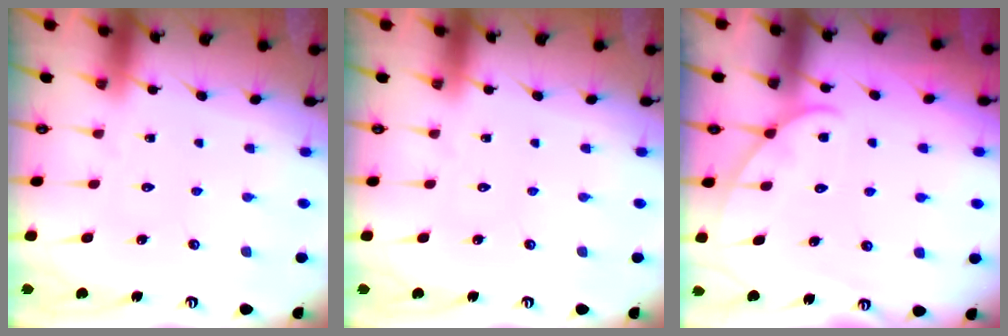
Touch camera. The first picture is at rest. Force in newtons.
{"total": 0.0}
{"total": 4.8, "press": 4.8, "slide": 0.5}